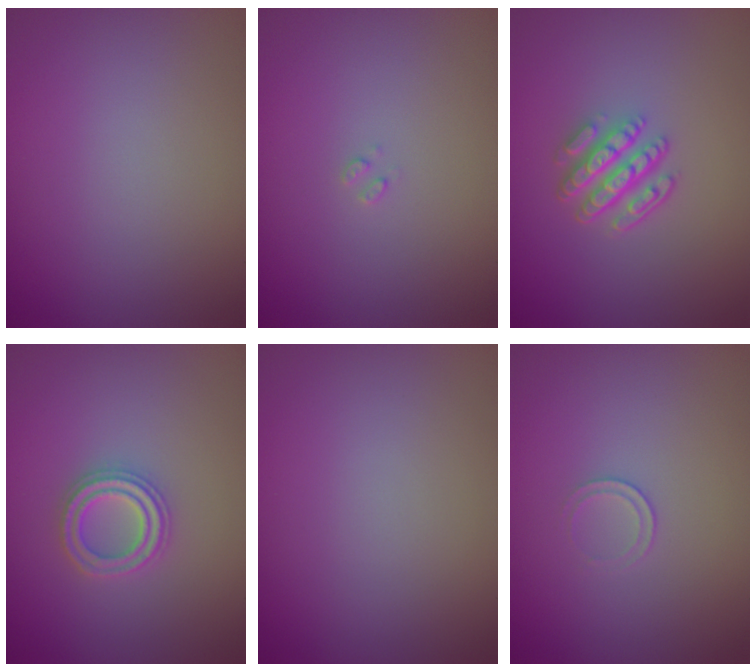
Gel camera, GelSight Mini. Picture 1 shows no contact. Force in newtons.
{"total": 0.6, "press": 0.6, "slide": 0.2}
{"total": 4.6, "press": 3.3, "slide": 3.1}
{"total": 3.2, "press": 3.1, "slide": 0.7}
{"total": 0.0}
{"total": 0.7, "press": 0.3, "slide": 0.6}